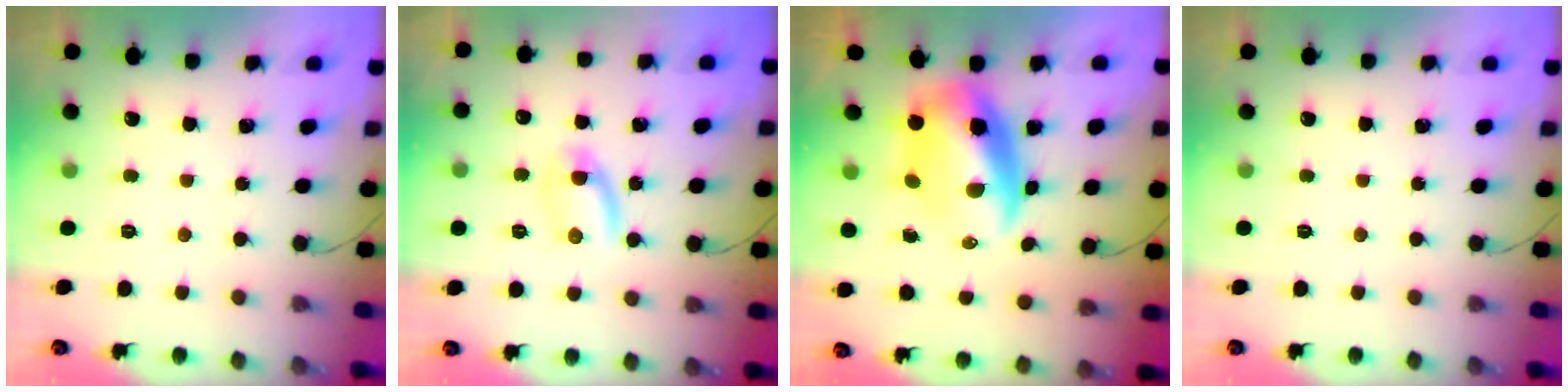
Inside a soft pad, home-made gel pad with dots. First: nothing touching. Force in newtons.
{"total": 4.7, "press": 4.4, "slide": 1.5}
{"total": 11.0, "press": 10.7, "slide": 2.8}
{"total": 0.0}